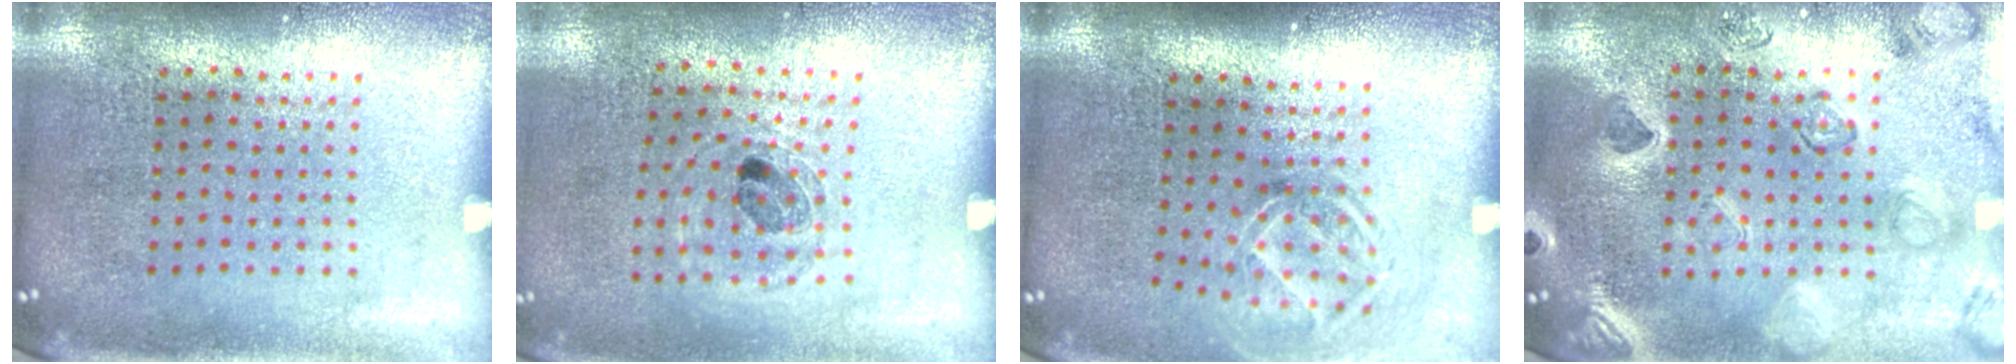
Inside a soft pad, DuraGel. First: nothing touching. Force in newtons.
{"total": 0.8, "press": 0.8, "slide": 0.2}
{"total": 1.8, "press": 1.3, "slide": 1.3}
{"total": 2.5, "press": 2.4, "slide": 0.6}